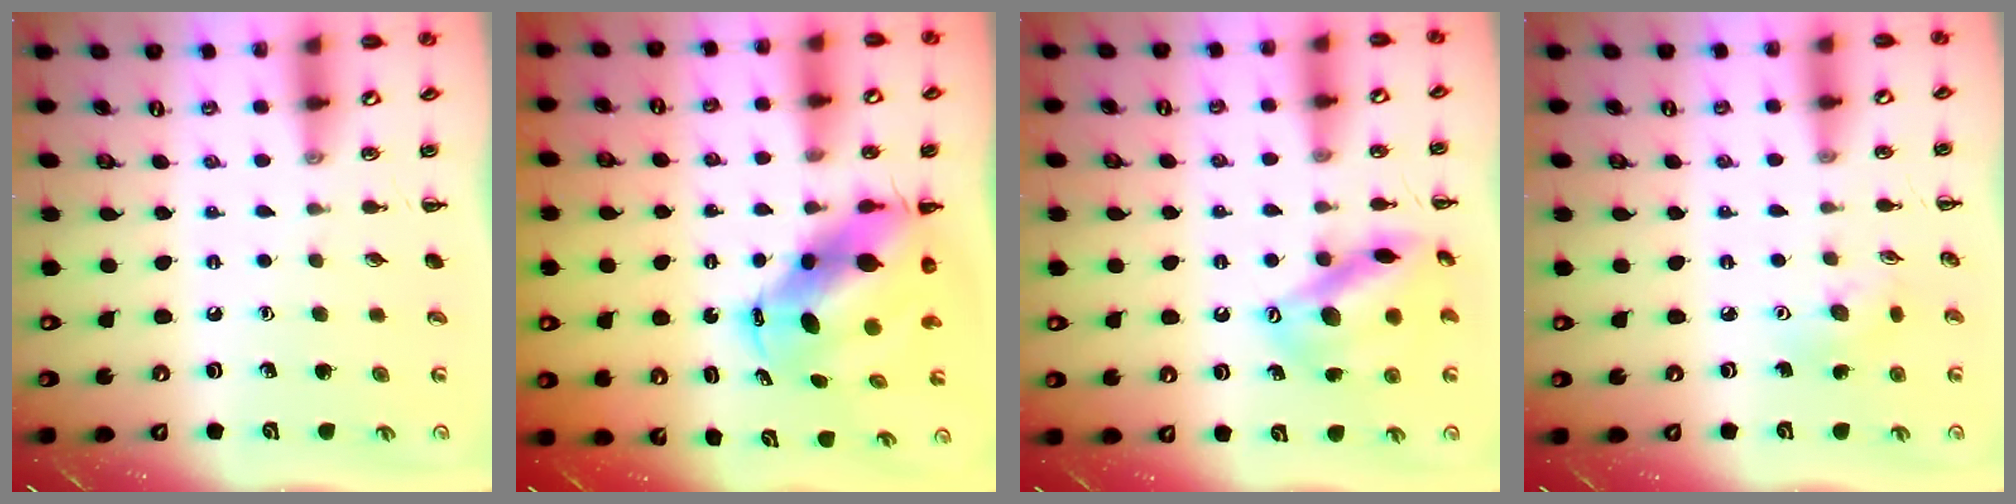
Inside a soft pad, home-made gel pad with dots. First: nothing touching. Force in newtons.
{"total": 9.6, "press": 9.3, "slide": 2.5}
{"total": 15.6, "press": 15.6, "slide": 0.7}
{"total": 3.2, "press": 3.1, "slide": 0.8}